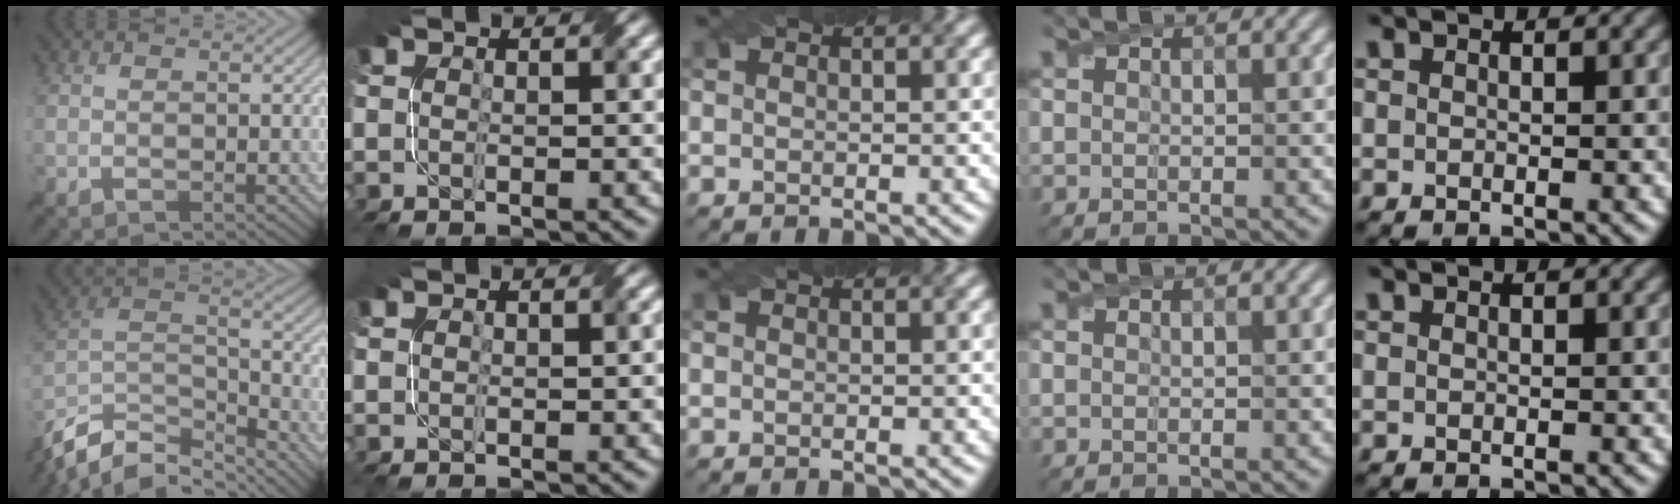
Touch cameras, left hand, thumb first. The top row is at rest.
{"thumb": {"total": 12.9, "force": [-10.3, 4.8, 6.1], "torque": [-0.145, -0.007, -0.186]}, "index": {"total": 0.7, "force": [0.3, 0.4, 0.5], "torque": [-0.008, 0.003, 0.008]}}